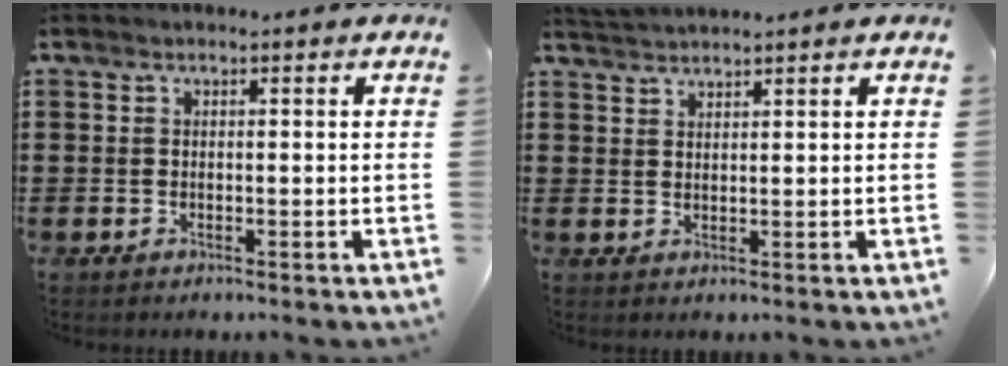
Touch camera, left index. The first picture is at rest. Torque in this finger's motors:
{"motor_torque": [0.07, 0.15, -0.09, 0.03]}